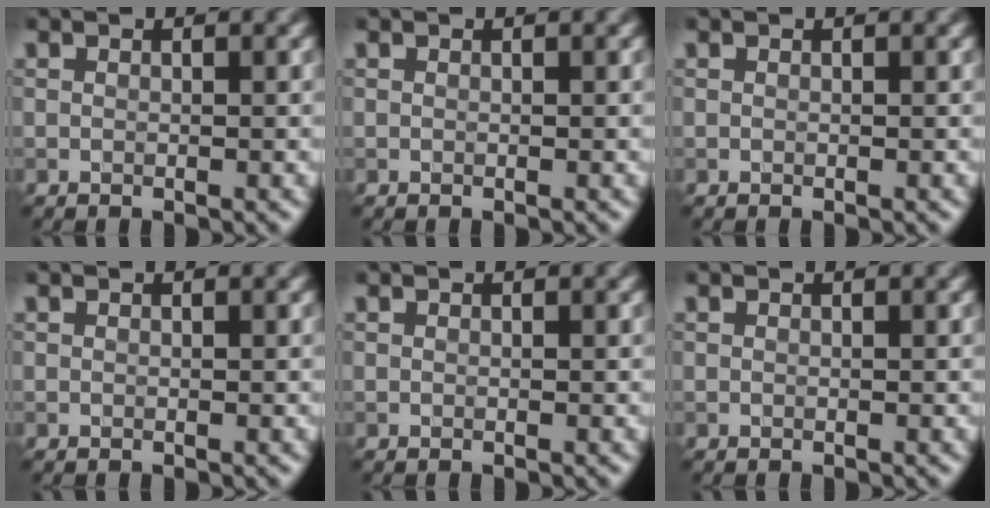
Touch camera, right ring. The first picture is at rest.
{"total": 0.0}
{"total": 0.0}
{"total": 0.0}
{"total": 0.0}
{"total": 0.0}